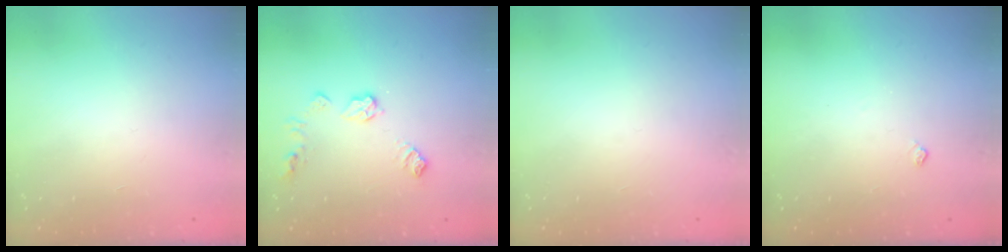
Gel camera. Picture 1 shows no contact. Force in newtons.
{"total": 8.7, "press": 8.7, "slide": 0.2}
{"total": 0.0}
{"total": 3.2, "press": 3.1, "slide": 0.5}